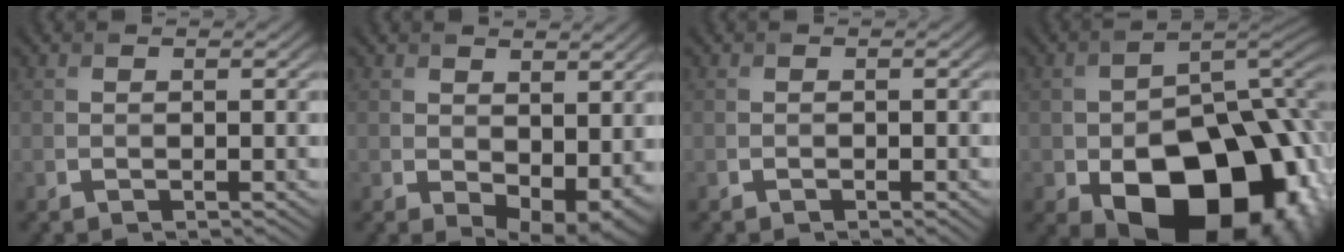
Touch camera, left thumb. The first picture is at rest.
{"total": 5.3, "force": [-0.1, 3.3, 4.2], "torque": [-0.069, -0.025, 0.020]}
{"total": 0.8, "force": [-0.5, 0.2, 0.6], "torque": [-0.008, 0.000, -0.005]}
{"total": 20.5, "force": [-8.2, 13.0, 13.6], "torque": [-0.195, -0.060, -0.093]}